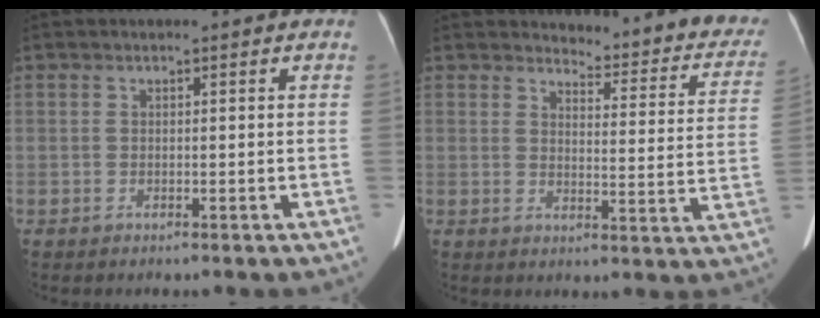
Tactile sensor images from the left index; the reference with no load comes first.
{"total": 15.9, "force": [15.2, 3.2, 3.5], "torque": [-0.007, -0.082, 0.144]}